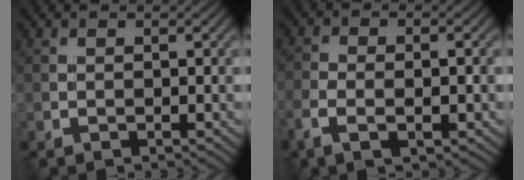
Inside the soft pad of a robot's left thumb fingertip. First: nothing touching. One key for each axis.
{"total": 4.7, "fx": -2.0, "fy": 1.9, "fz": 3.8, "tx": -0.084, "ty": -0.004, "tz": -0.040}